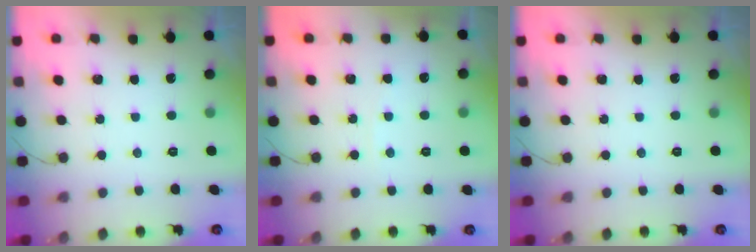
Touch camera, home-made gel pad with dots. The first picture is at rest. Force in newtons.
{"total": 2.8, "press": 2.8, "slide": 0.3}
{"total": 0.0}